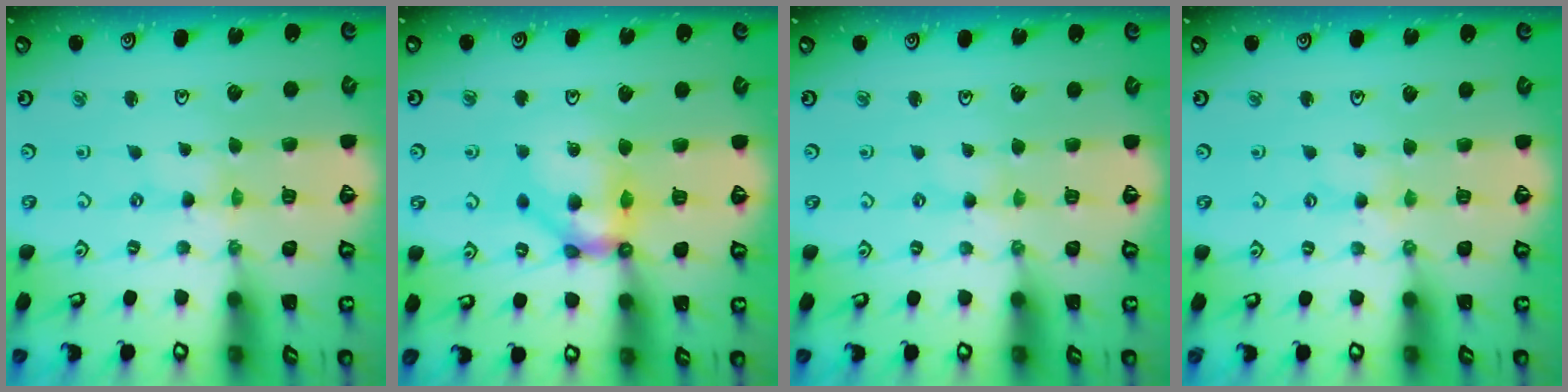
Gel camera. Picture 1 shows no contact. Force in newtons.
{"total": 10.4, "press": 10.3, "slide": 1.4}
{"total": 1.2, "press": 1.2, "slide": 0.3}
{"total": 1.7, "press": 1.7, "slide": 0.4}